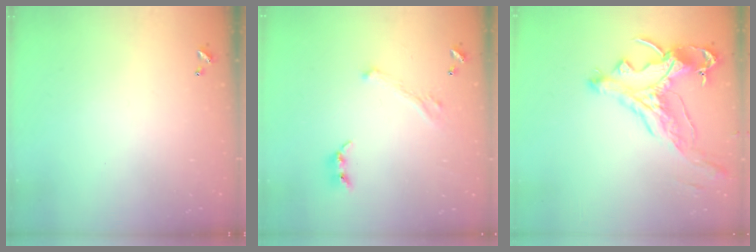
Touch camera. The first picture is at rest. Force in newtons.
{"total": 3.7, "press": 3.5, "slide": 1.2}
{"total": 3.2, "press": 2.8, "slide": 1.6}